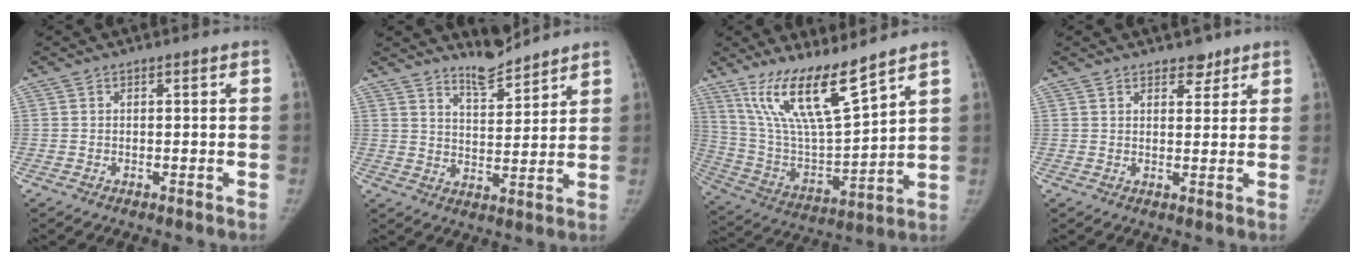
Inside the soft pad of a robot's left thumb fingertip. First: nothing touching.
{"total": 6.4, "force": [6.0, 1.3, 1.8], "torque": [-0.018, -0.051, 0.108]}
{"total": 16.7, "force": [11.9, 3.0, 11.4], "torque": [-0.195, -0.069, 0.240]}
{"total": 3.3, "force": [2.5, 1.8, 1.2], "torque": [0.004, -0.015, 0.035]}